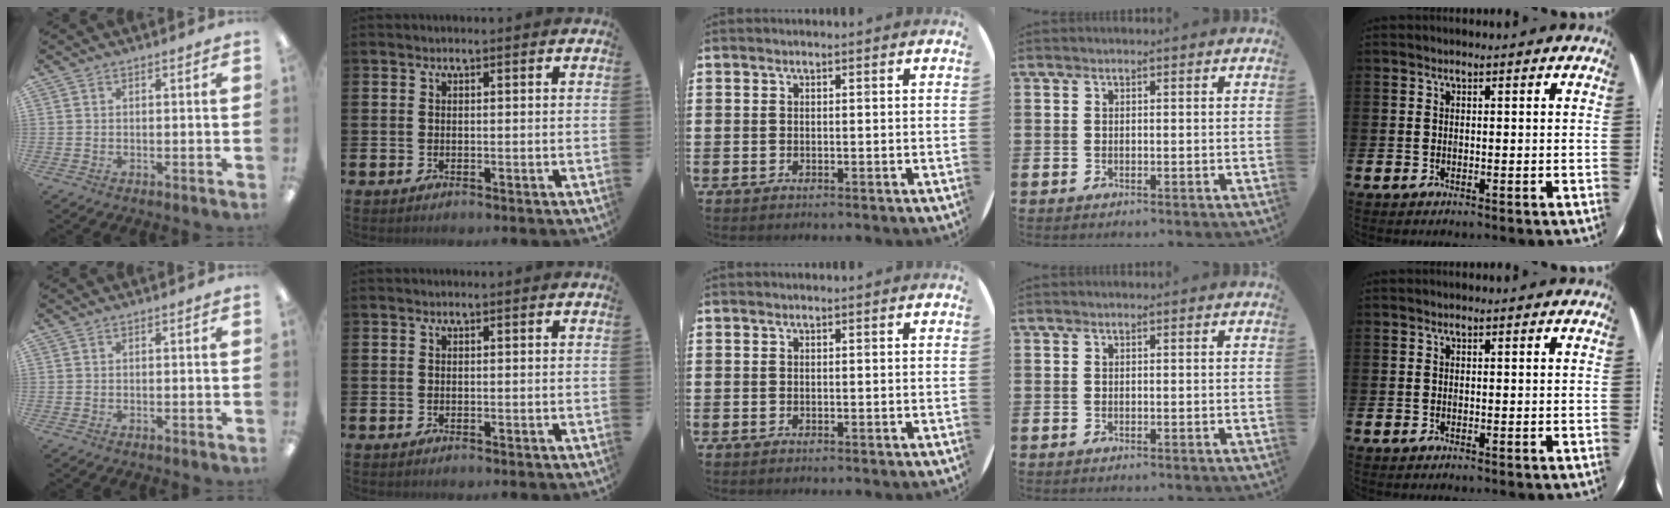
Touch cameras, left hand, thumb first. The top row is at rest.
{}